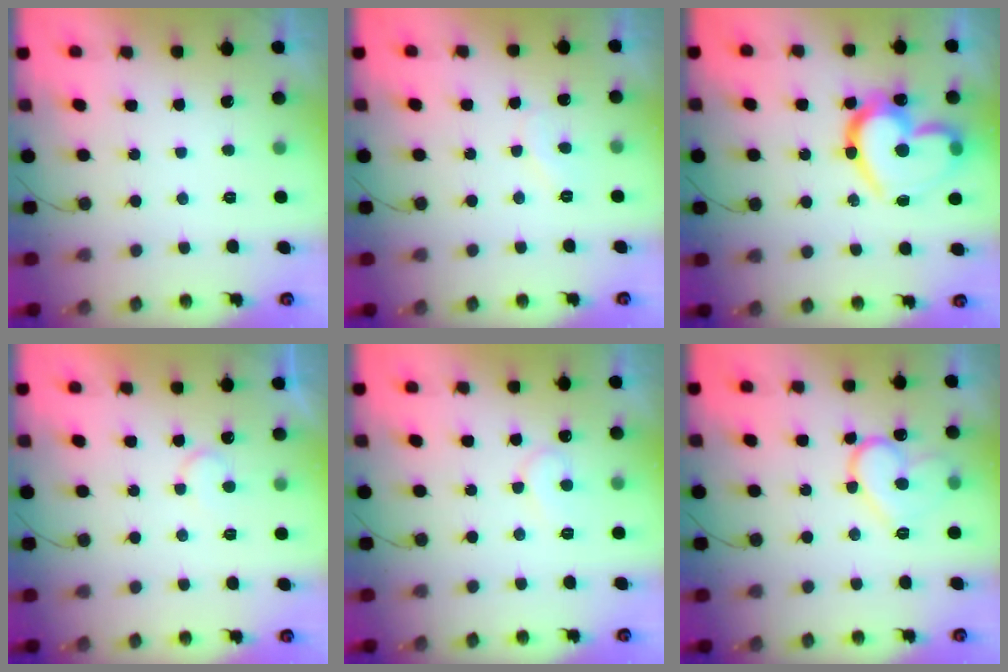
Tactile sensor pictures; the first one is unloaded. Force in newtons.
{"total": 5.4, "press": 5.4, "slide": 0.5}
{"total": 23.3, "press": 23.2, "slide": 2.0}
{"total": 5.1, "press": 5.1, "slide": 0.4}
{"total": 7.1, "press": 7.1, "slide": 0.5}
{"total": 13.8, "press": 13.8, "slide": 1.2}